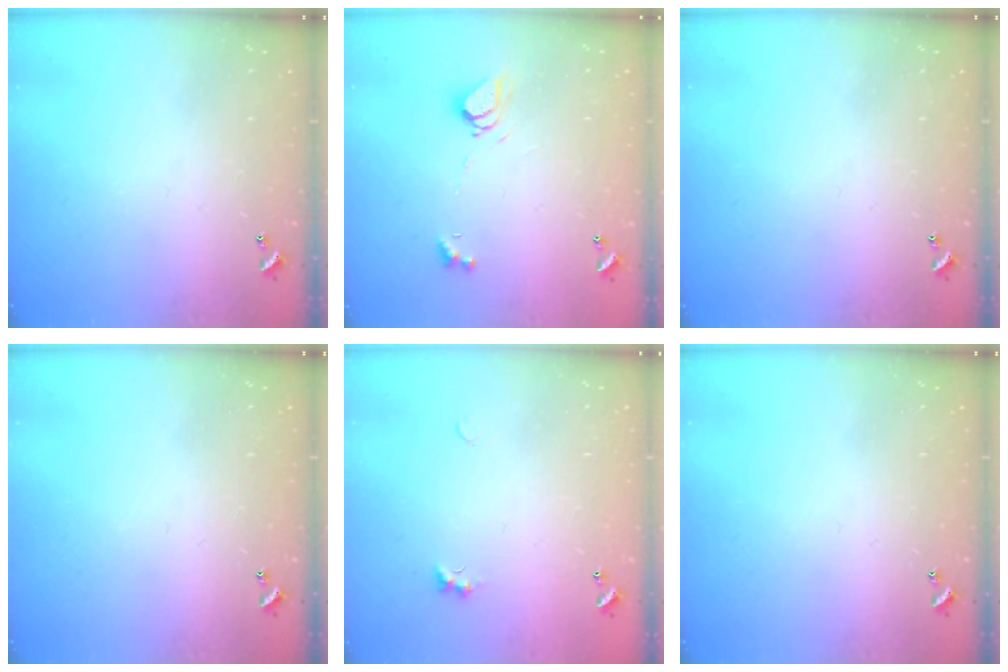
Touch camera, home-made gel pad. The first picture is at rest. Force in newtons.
{"total": 5.5, "press": 5.4, "slide": 0.8}
{"total": 0.0}
{"total": 0.0}
{"total": 1.4, "press": 1.3, "slide": 0.5}
{"total": 0.0}